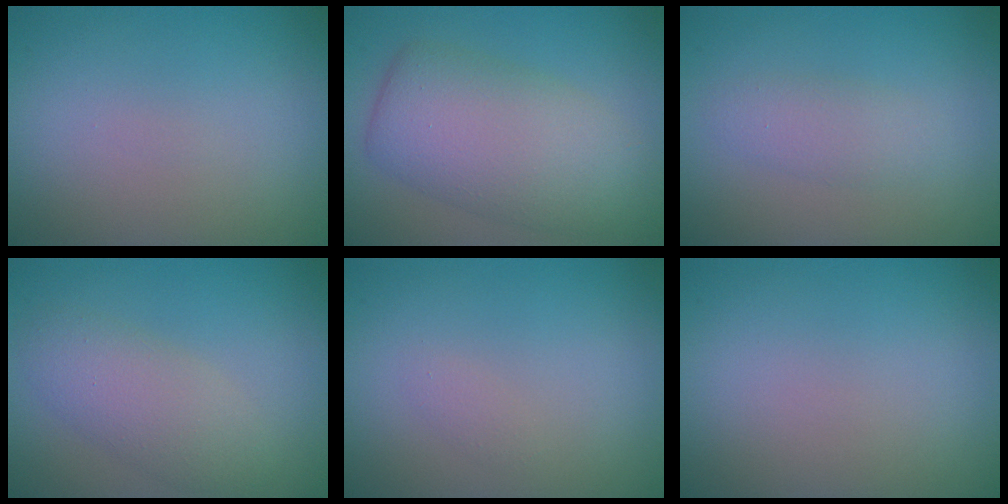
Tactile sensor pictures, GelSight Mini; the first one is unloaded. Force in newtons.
{"total": 7.8, "press": 7.8, "slide": 0.2}
{"total": 2.1, "press": 2.1, "slide": 0.1}
{"total": 3.8, "press": 3.8, "slide": 0.0}
{"total": 0.6, "press": 0.6, "slide": 0.1}
{"total": 0.0}